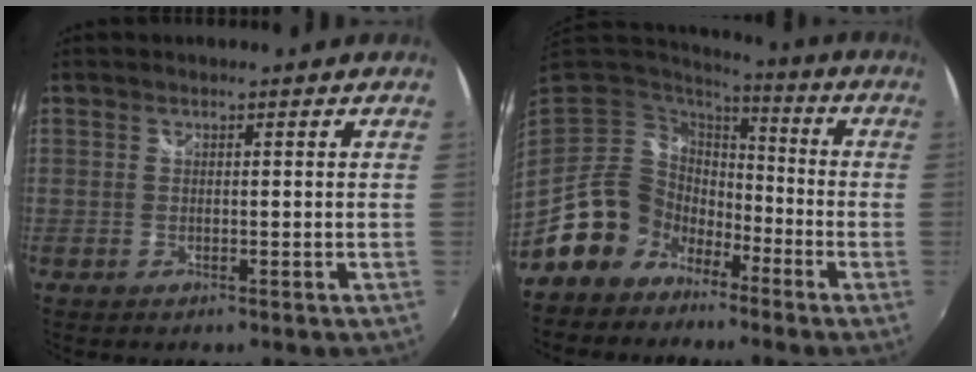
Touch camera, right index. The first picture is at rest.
{"total": 14.4, "force": [-9.6, 9.6, 4.7], "torque": [-0.094, 0.033, -0.166]}